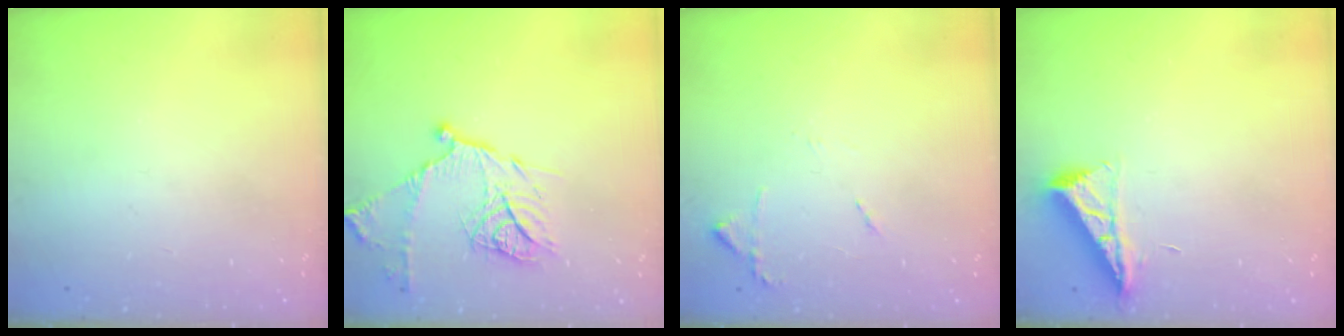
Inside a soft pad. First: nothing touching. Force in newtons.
{"total": 15.0, "press": 14.9, "slide": 1.2}
{"total": 7.8, "press": 7.7, "slide": 0.7}
{"total": 6.5, "press": 6.4, "slide": 0.9}